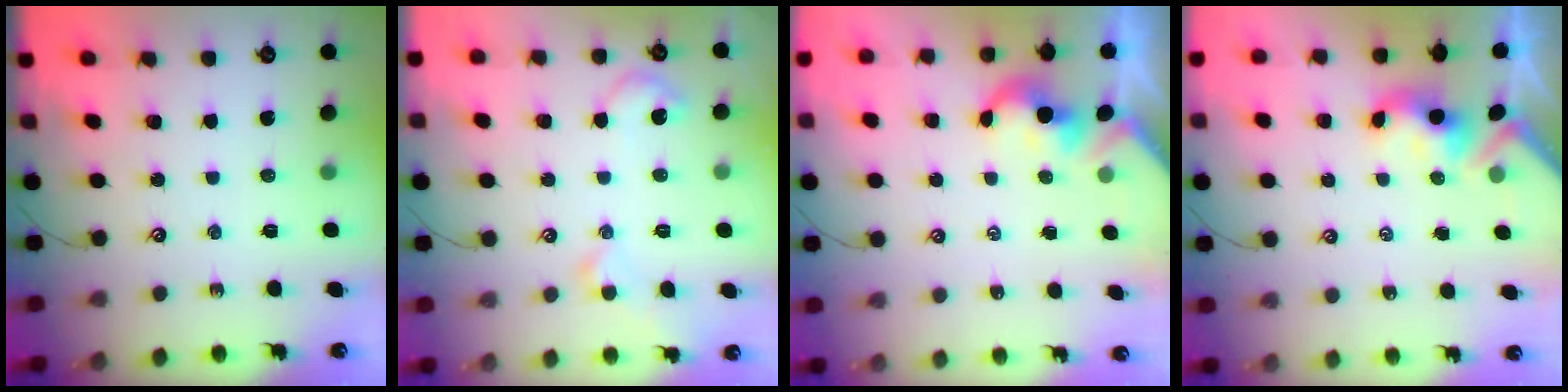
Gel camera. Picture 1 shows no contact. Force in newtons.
{"total": 3.0, "press": 3.0, "slide": 0.3}
{"total": 2.0, "press": 2.0, "slide": 0.4}
{"total": 3.2, "press": 3.2, "slide": 0.3}